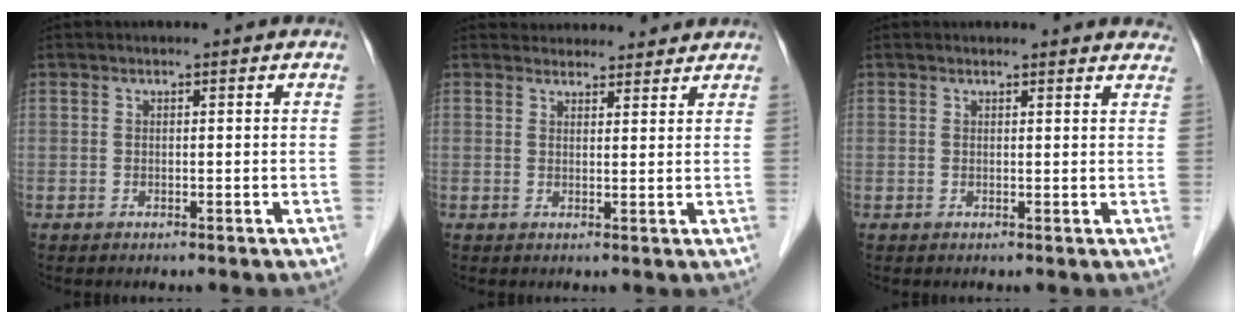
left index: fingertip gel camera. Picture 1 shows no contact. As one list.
[{"total": 6.6, "force": [6.3, 1.9, 0.7], "torque": [0.004, 0.016, 0.071]}, {"total": 5.0, "force": [4.9, 1.0, 0.6], "torque": [0.007, -0.005, 0.031]}]